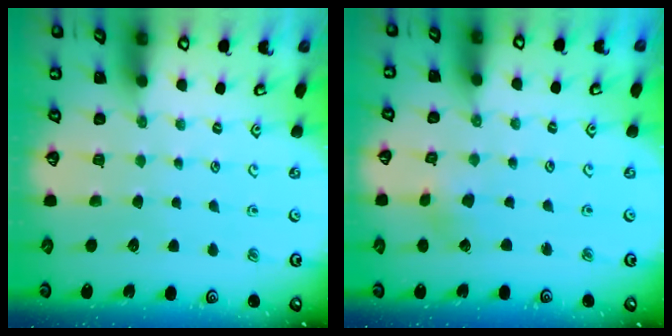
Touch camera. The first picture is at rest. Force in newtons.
{"total": 1.5, "press": 1.5, "slide": 0.2}